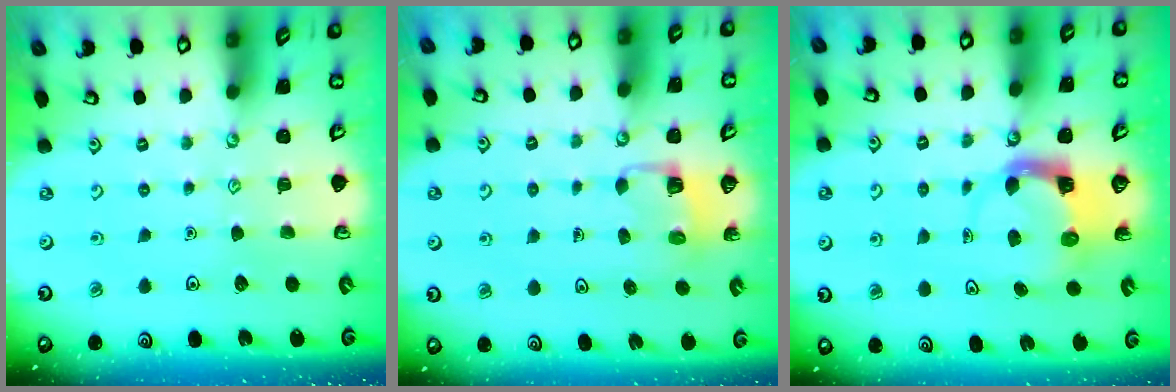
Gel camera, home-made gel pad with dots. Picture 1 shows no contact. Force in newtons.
{"total": 3.3, "press": 3.3, "slide": 0.2}
{"total": 3.7, "press": 3.6, "slide": 0.6}